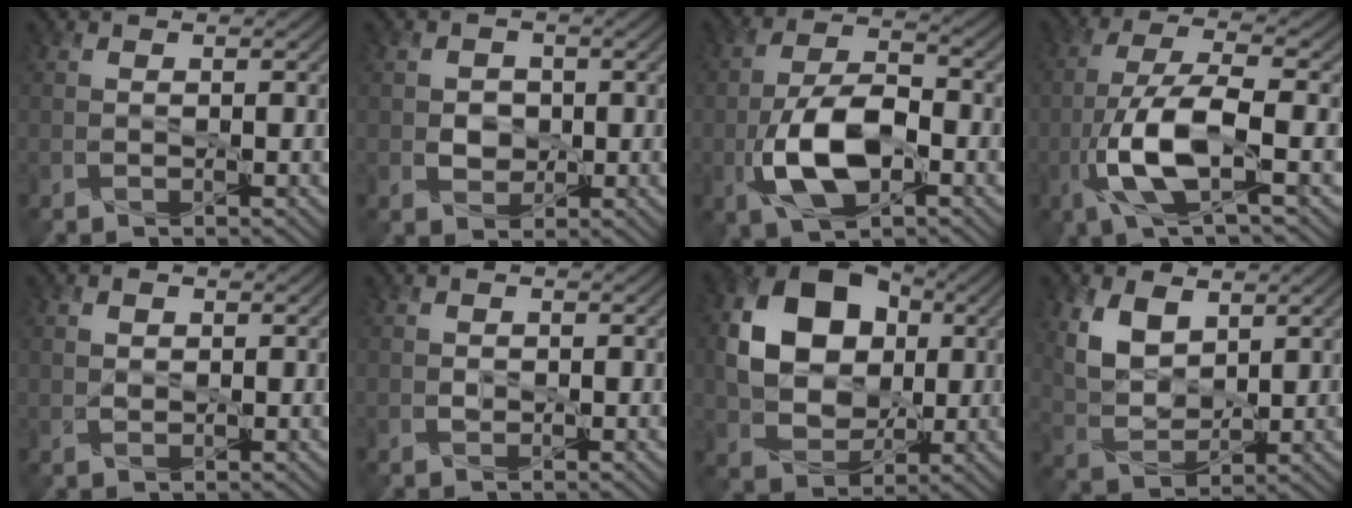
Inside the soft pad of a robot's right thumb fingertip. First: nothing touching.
{"total": 2.8, "force": [-0.2, 2.5, 1.3], "torque": [-0.028, -0.003, -0.008]}
{"total": 10.1, "force": [-3.2, 5.1, 8.2], "torque": [-0.170, 0.000, -0.067]}
{"total": 9.8, "force": [-2.9, 3.0, 8.9], "torque": [-0.193, 0.004, -0.063]}
{"total": 1.5, "force": [0.5, 1.1, 0.9], "torque": [-0.019, -0.002, 0.012]}
{"total": 0.7, "force": [0.0, 0.6, 0.3], "torque": [-0.003, -0.005, -0.003]}
{"total": 12.3, "force": [1.8, 9.5, 7.7], "torque": [-0.163, 0.007, 0.030]}
{"total": 7.1, "force": [3.3, 4.4, 4.6], "torque": [-0.107, -0.011, 0.065]}